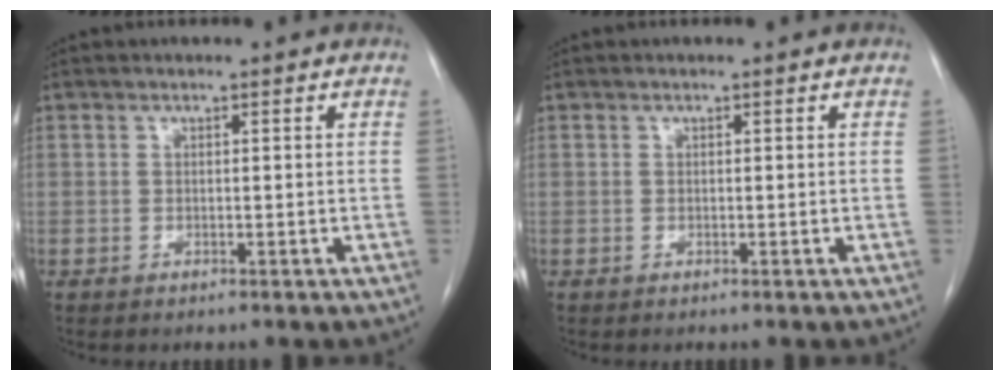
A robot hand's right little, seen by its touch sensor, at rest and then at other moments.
{"total": 0.0}